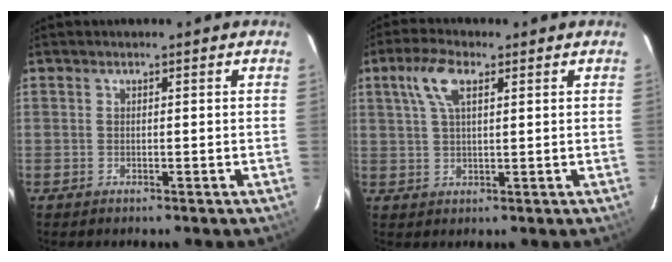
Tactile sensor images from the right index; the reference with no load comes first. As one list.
[{"total": 6.4, "force": [2.8, 2.5, 5.2], "torque": [-0.105, 0.015, 0.054]}]